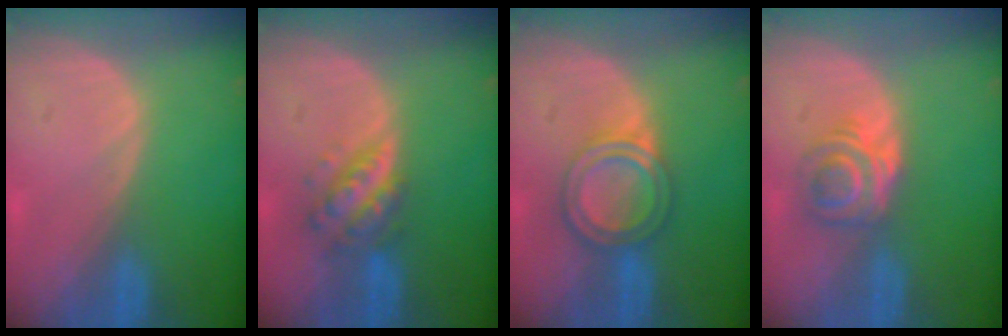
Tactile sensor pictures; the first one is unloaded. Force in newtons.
{"total": 5.7, "press": 5.2, "slide": 2.3}
{"total": 6.2, "press": 5.4, "slide": 3.0}
{"total": 6.1, "press": 5.0, "slide": 3.5}